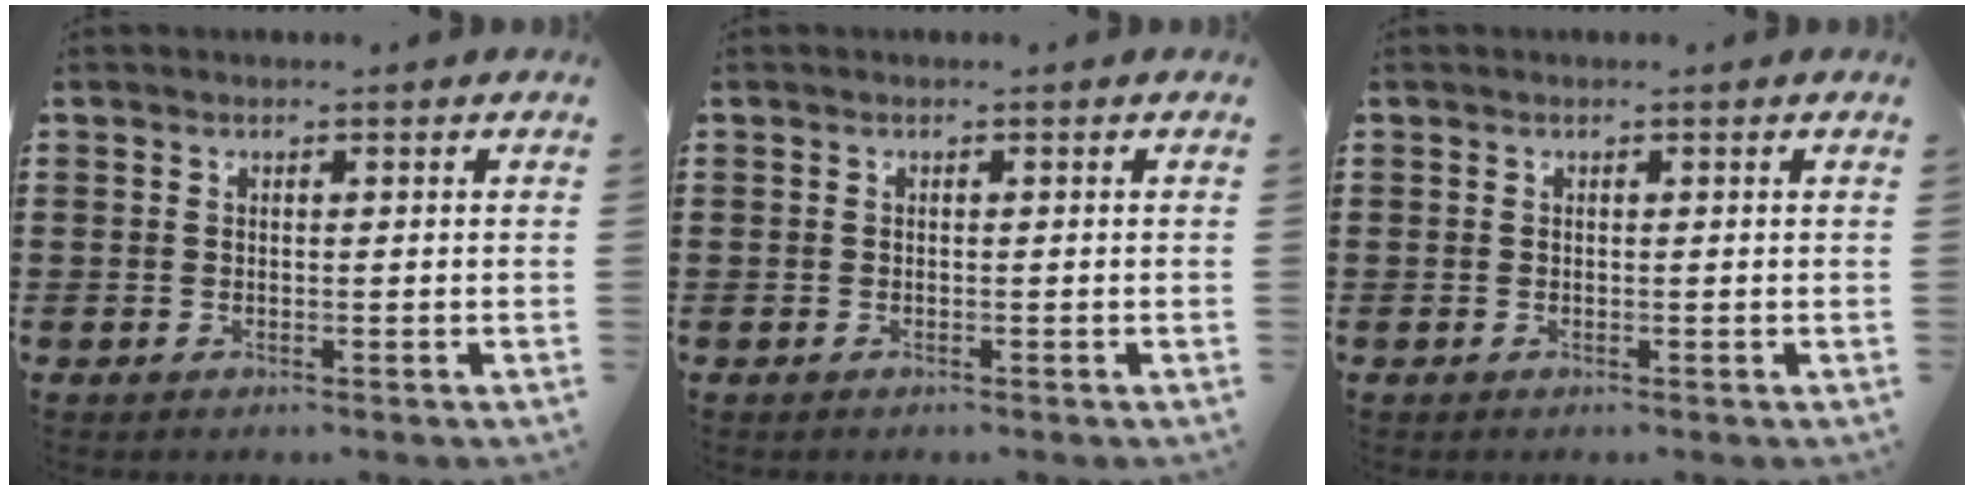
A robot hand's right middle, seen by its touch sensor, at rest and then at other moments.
{"total": 0.0}
{"total": 0.0}